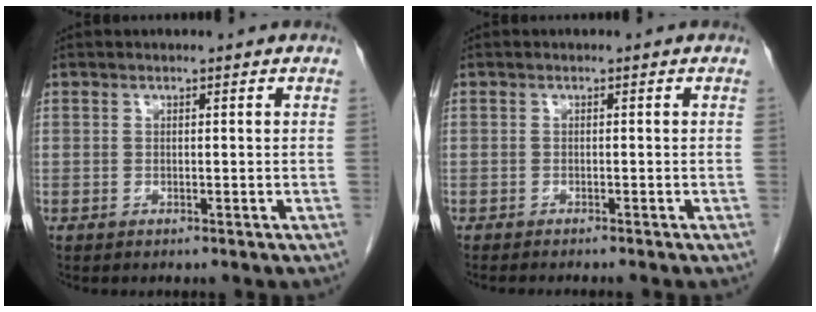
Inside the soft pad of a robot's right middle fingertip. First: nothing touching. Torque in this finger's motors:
{"motor_torque": [0.12, -0.08, 0.01, 0.01]}